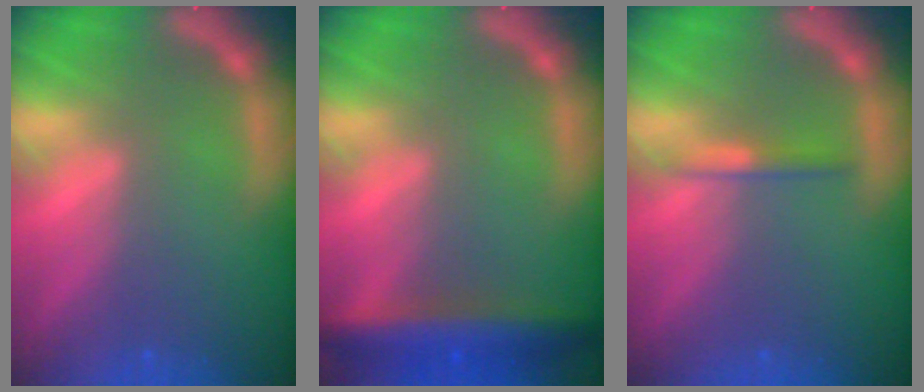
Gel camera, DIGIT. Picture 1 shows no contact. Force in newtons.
{"total": 6.0}
{"total": 1.4}